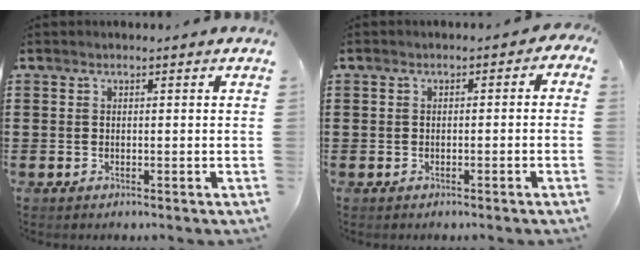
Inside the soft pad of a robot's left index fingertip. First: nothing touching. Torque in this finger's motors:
{"motor_torque": [1.12, -1.02, 0.35, 0.04]}